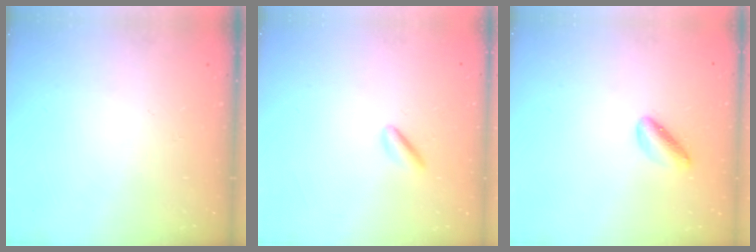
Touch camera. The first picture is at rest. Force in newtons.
{"total": 1.8, "press": 1.6, "slide": 0.8}
{"total": 3.2, "press": 3.2, "slide": 0.6}